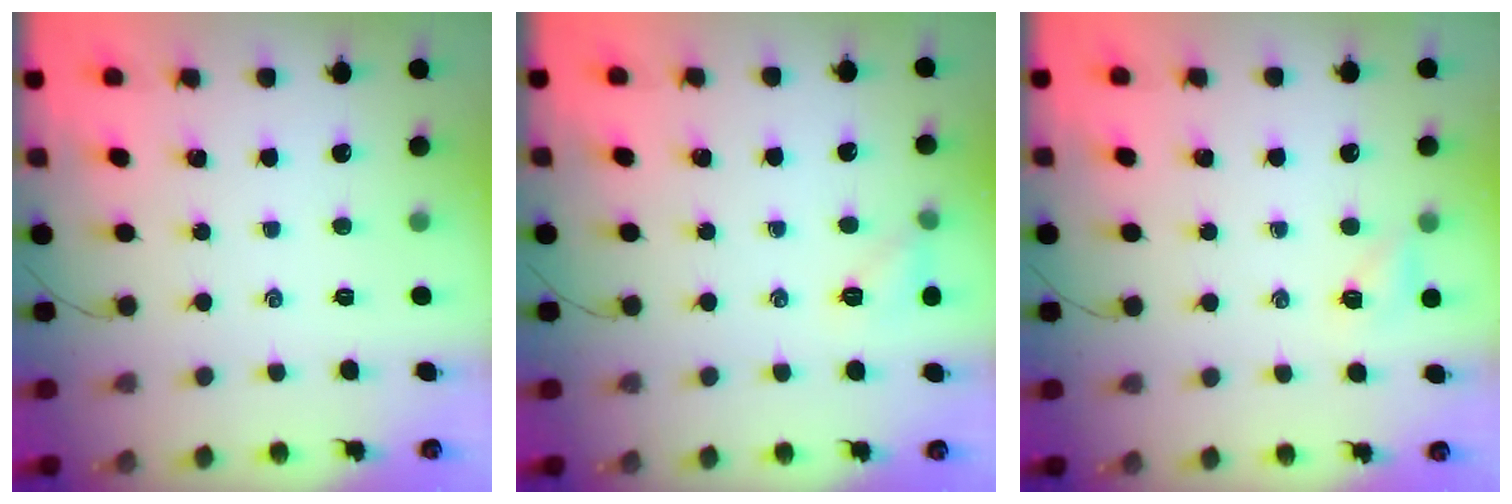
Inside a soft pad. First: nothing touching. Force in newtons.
{"total": 6.3, "press": 6.0, "slide": 1.8}
{"total": 3.7, "press": 3.5, "slide": 1.3}